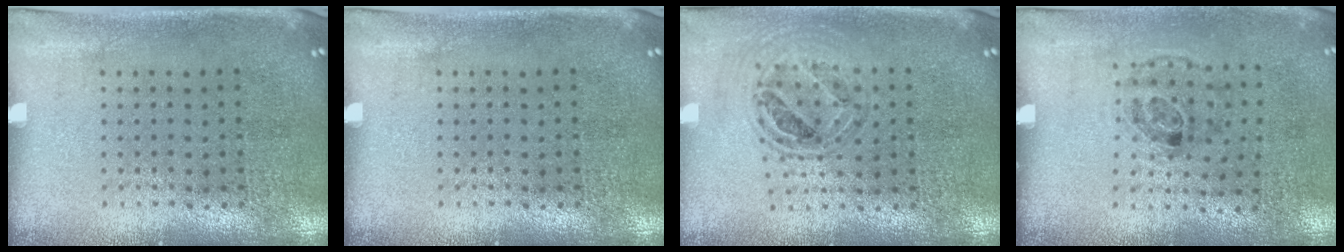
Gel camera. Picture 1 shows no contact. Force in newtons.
{"total": 0.0}
{"total": 0.8, "press": 0.8, "slide": 0.0}
{"total": 1.2, "press": 0.7, "slide": 0.9}